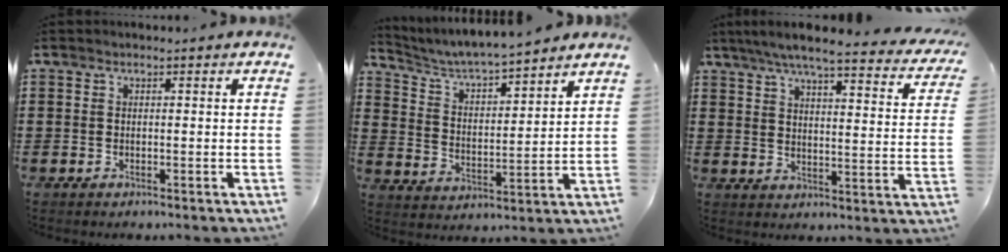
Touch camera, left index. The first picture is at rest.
{"total": 4.8, "force": [4.6, 0.2, 1.5], "torque": [-0.051, -0.032, 0.073]}
{"total": 6.2, "force": [5.2, 0.0, 3.3], "torque": [-0.086, -0.030, 0.084]}